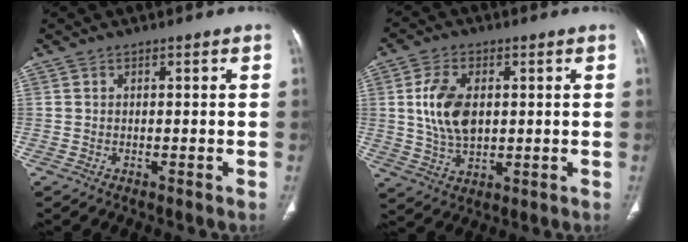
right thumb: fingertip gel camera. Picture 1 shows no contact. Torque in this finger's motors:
{"motor_torque": [-0.52, 0.87, 1.18, -0.28, 0.14]}